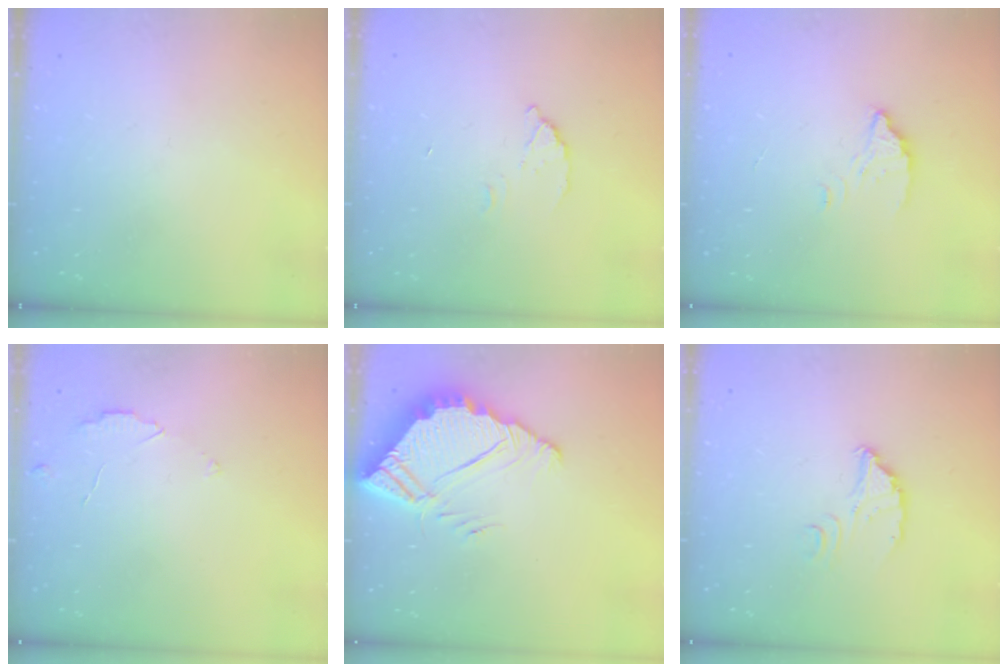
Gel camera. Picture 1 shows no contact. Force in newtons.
{"total": 2.7, "press": 2.7, "slide": 0.1}
{"total": 2.7, "press": 2.7, "slide": 0.1}
{"total": 2.7, "press": 2.6, "slide": 0.3}
{"total": 7.6, "press": 7.6, "slide": 0.8}
{"total": 2.9, "press": 2.9, "slide": 0.3}